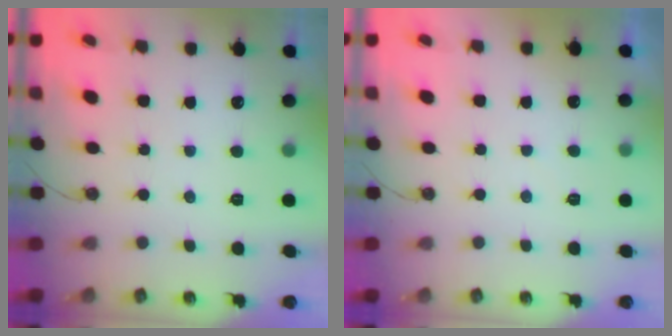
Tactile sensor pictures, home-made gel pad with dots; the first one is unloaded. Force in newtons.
{"total": 1.2, "press": 1.2, "slide": 0.3}